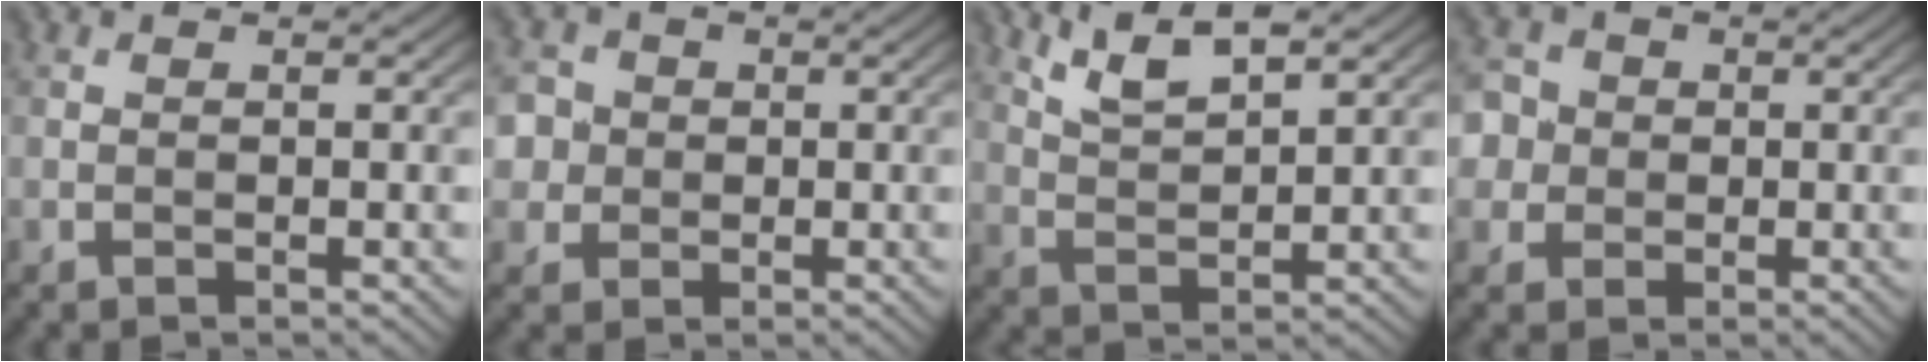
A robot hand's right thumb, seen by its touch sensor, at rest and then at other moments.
{"total": 4.2, "force": [0.5, 4.1, 1.1], "torque": [-0.029, 0.007, -0.001]}
{"total": 5.6, "force": [3.9, 1.2, 3.8], "torque": [-0.092, 0.004, 0.084]}
{"total": 5.0, "force": [0.5, 4.7, 1.5], "torque": [-0.037, 0.015, -0.009]}